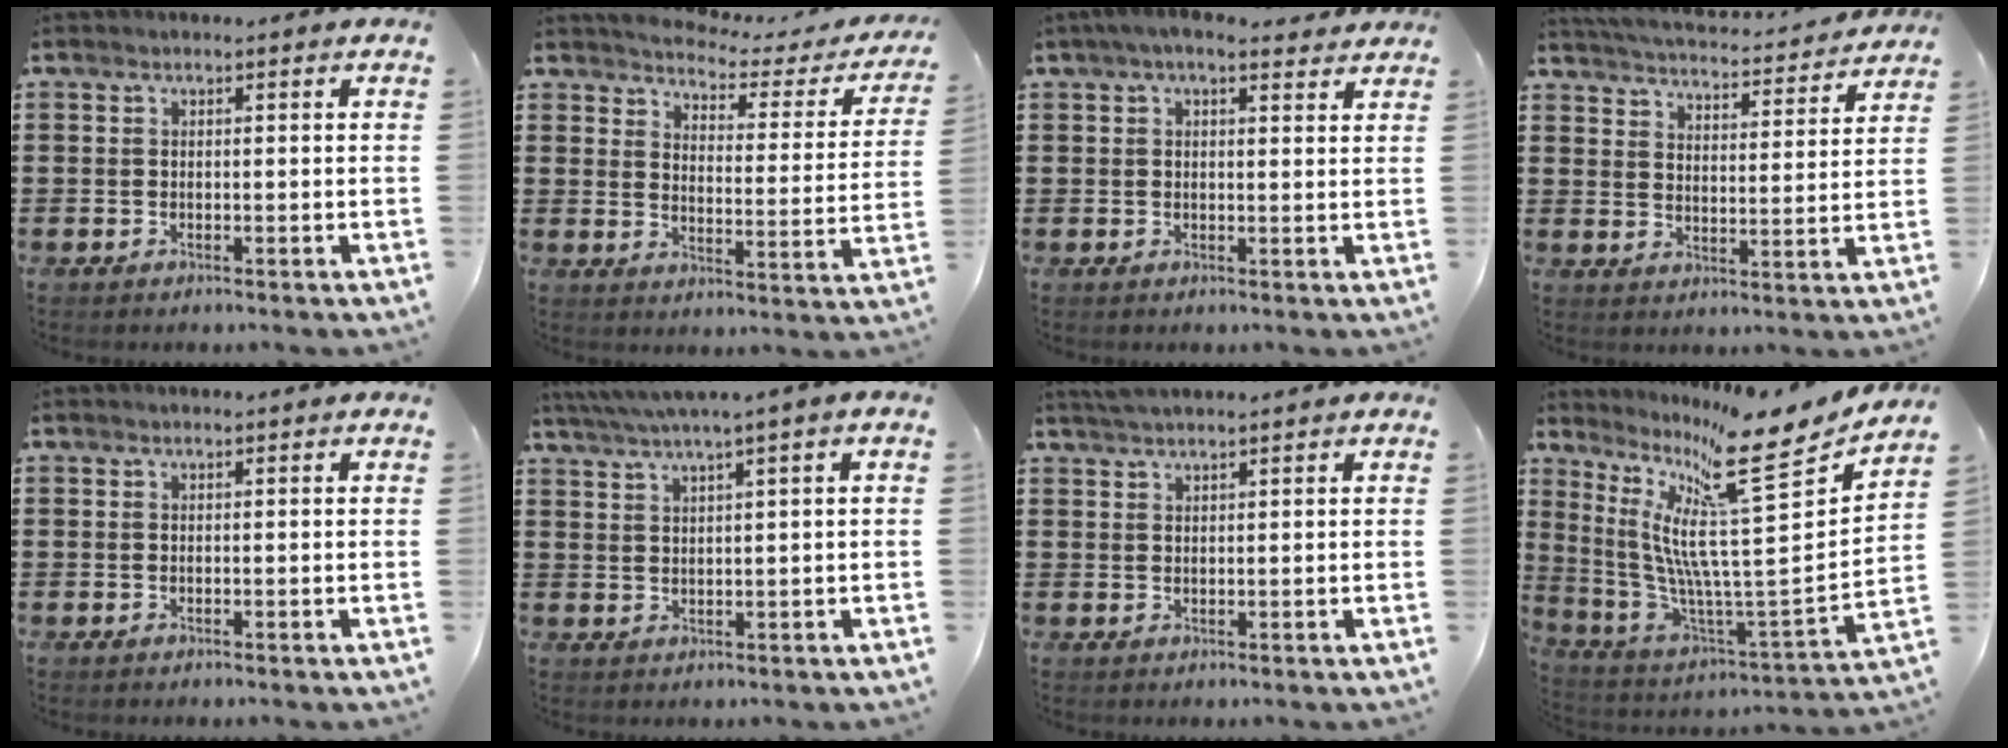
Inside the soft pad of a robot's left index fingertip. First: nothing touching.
{"total": 2.9, "force": [2.8, 0.1, 0.5], "torque": [-0.032, -0.027, 0.041]}
{"total": 3.9, "force": [3.0, 1.0, 2.3], "torque": [-0.051, 0.001, 0.054]}
{"total": 4.4, "force": [4.4, -0.3, 0.7], "torque": [-0.037, -0.035, 0.071]}
{"total": 0.0}
{"total": 2.7, "force": [1.5, -0.5, 2.1], "torque": [-0.045, -0.004, 0.024]}
{"total": 1.9, "force": [1.7, 0.1, 0.7], "torque": [-0.016, 0.002, 0.033]}
{"total": 14.7, "force": [8.7, 1.0, 11.8], "torque": [-0.240, -0.077, 0.126]}